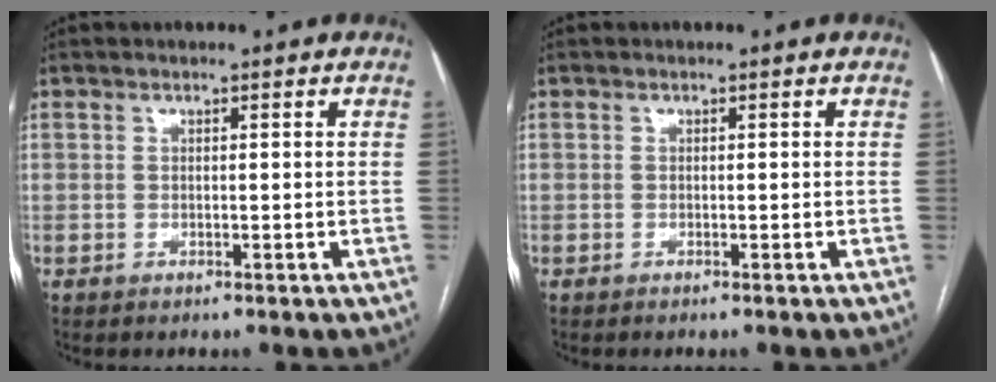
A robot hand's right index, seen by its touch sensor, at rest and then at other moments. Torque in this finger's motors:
{"motor_torque": [-0.17, 0.04, 0.04, 0.00]}